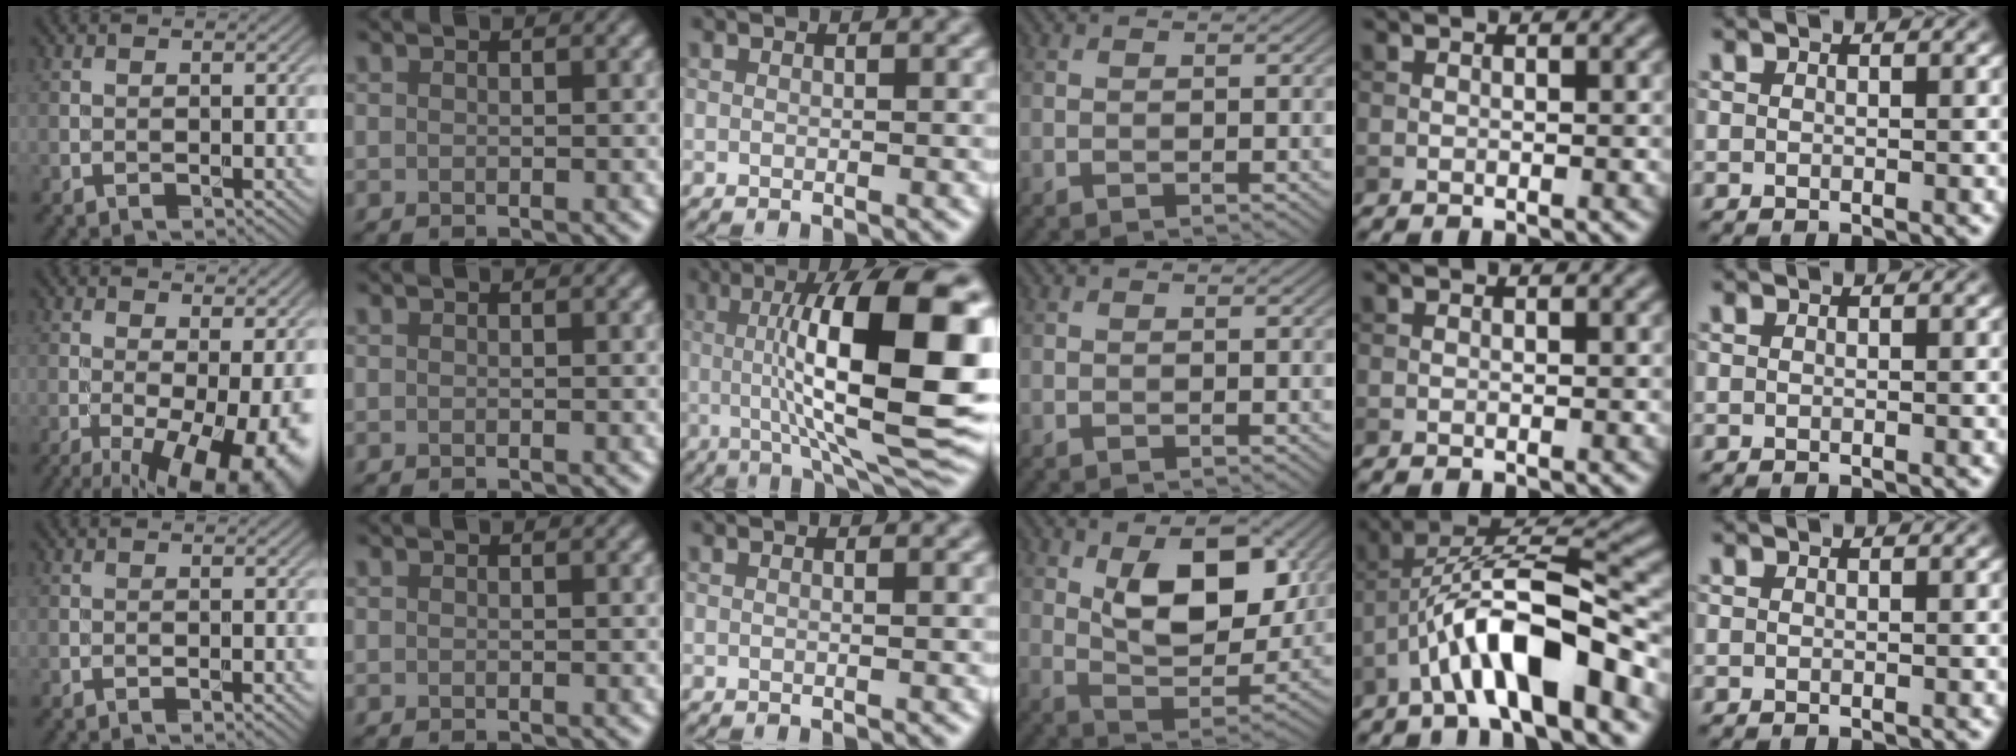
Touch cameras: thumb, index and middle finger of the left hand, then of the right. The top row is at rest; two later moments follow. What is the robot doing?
{"motion": "unscrew", "object": "dispenser bottle"}